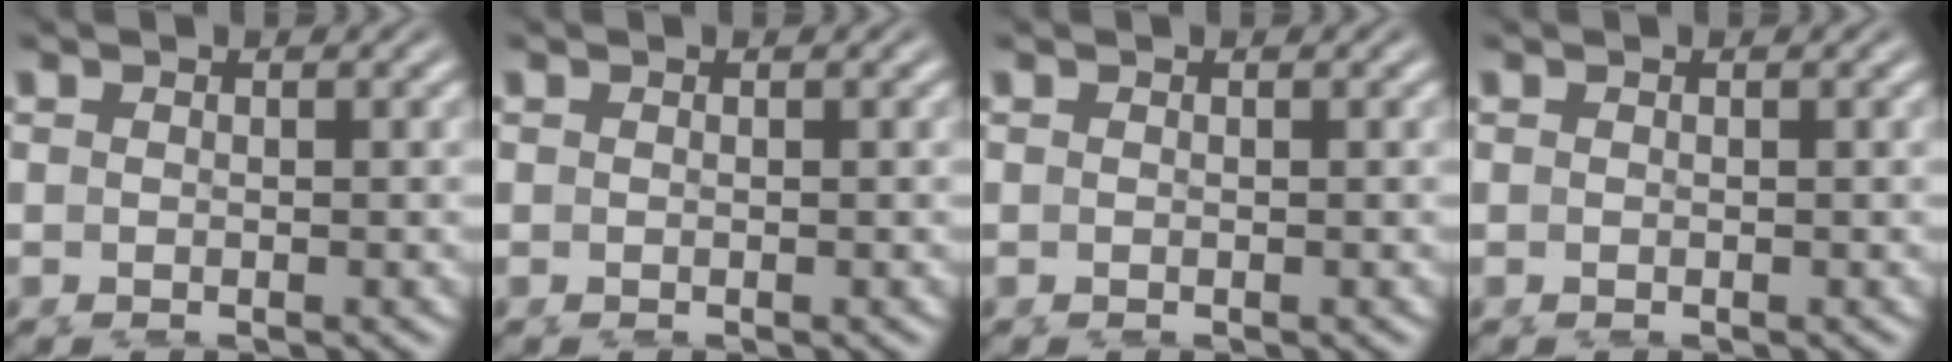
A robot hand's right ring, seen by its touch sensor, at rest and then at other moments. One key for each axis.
{"total": 0.0}
{"total": 0.0}
{"total": 0.0}